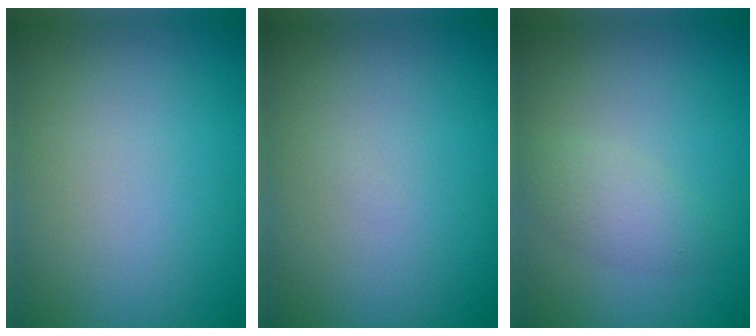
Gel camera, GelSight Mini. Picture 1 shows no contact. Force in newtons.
{"total": 0.0}
{"total": 2.1, "press": 2.1, "slide": 0.2}